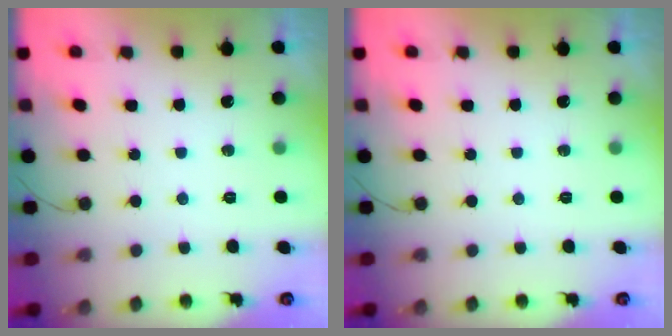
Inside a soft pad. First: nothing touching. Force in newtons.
{"total": 0.0}